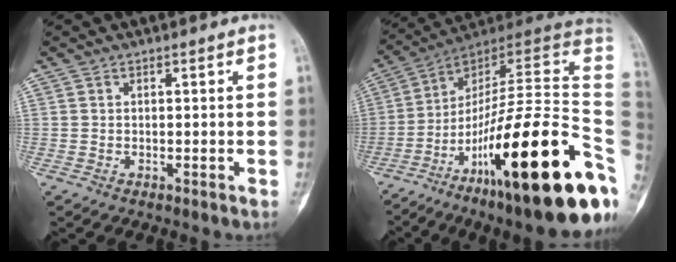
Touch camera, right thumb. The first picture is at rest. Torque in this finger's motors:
{"motor_torque": [3.71, 1.31, 2.10, -0.67, 0.79]}